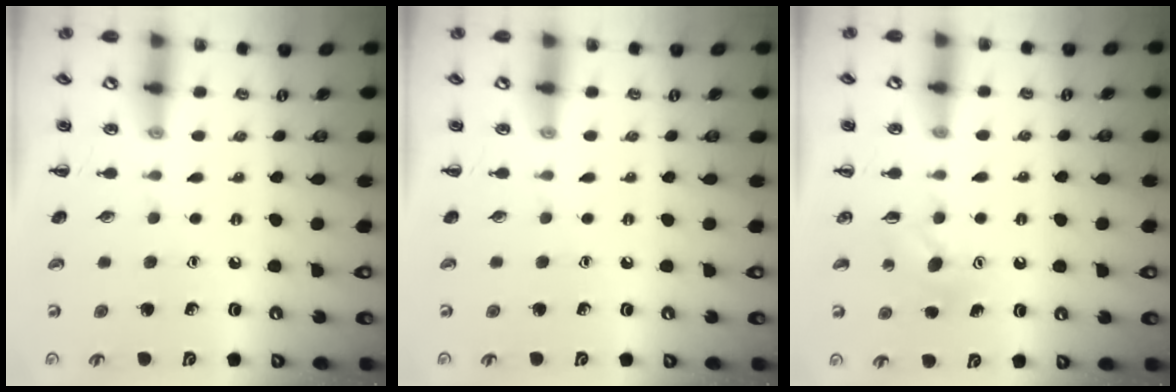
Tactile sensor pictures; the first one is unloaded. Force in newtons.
{"total": 0.0}
{"total": 4.2, "press": 4.0, "slide": 1.2}